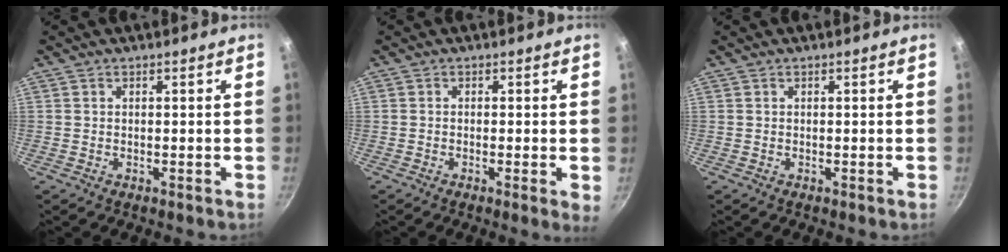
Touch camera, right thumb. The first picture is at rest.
{"total": 2.5, "force": [-0.4, 0.3, 2.4], "torque": [-0.034, -0.007, -0.010]}
{"total": 0.0}